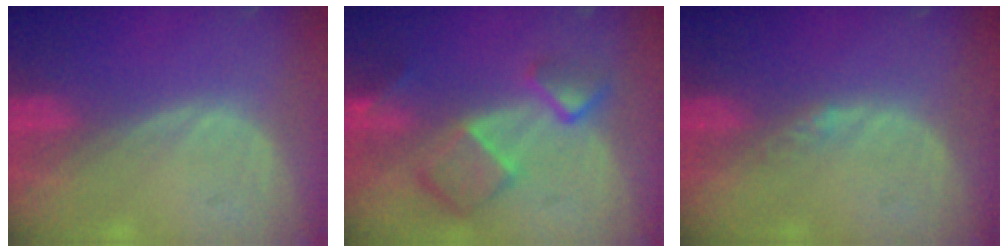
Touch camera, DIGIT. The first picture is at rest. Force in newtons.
{"total": 7.9, "press": 6.8, "slide": 3.9}
{"total": 1.4, "press": 1.1, "slide": 0.8}